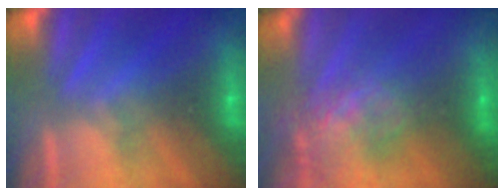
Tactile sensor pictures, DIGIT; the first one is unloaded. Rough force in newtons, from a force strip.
{"total": 7.1}